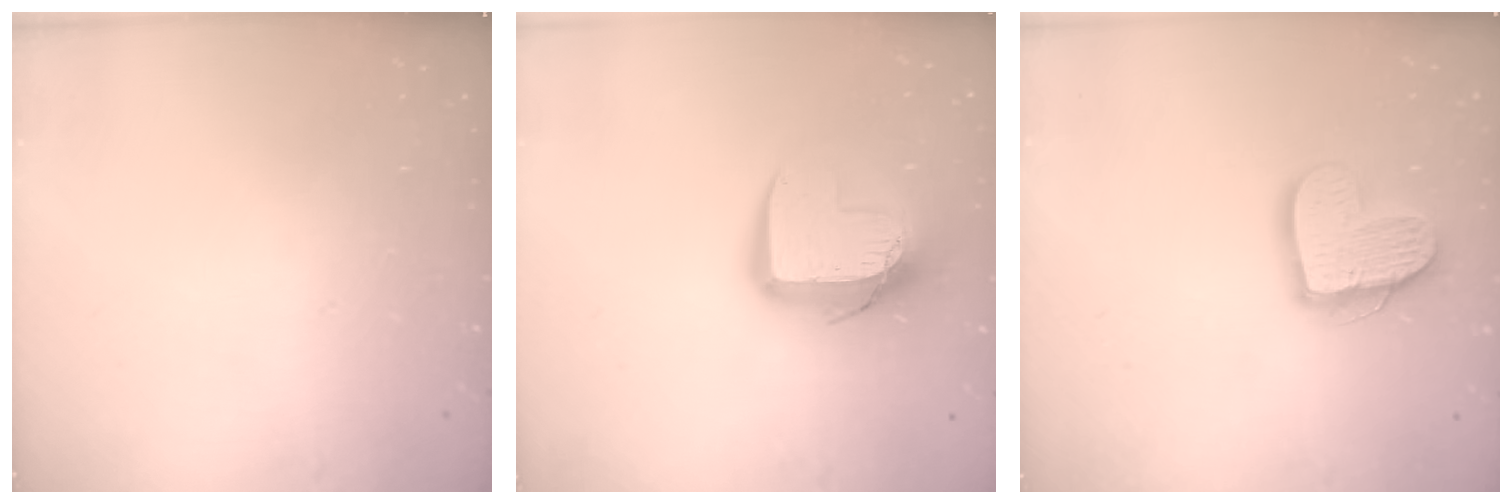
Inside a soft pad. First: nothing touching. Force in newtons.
{"total": 12.3, "press": 12.3, "slide": 0.9}
{"total": 14.8, "press": 14.7, "slide": 1.3}